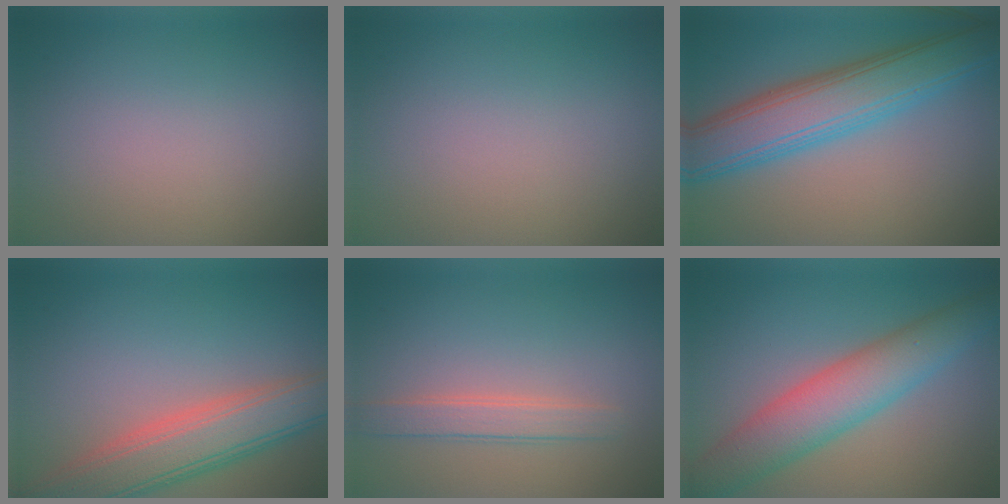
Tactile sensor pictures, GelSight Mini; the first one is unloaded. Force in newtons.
{"total": 0.0}
{"total": 8.1, "press": 8.1, "slide": 0.1}
{"total": 7.3, "press": 7.3, "slide": 0.6}
{"total": 2.4, "press": 2.4, "slide": 0.2}
{"total": 6.8, "press": 6.8, "slide": 0.3}